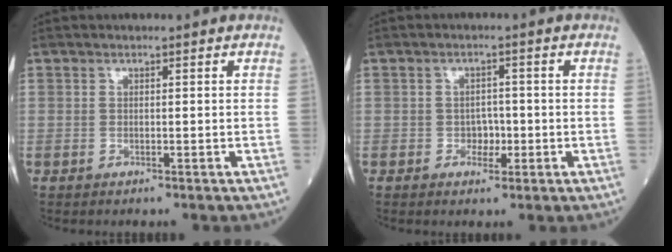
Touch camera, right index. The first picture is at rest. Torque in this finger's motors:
{"motor_torque": [-0.09, 0.00, -0.01, -0.01]}